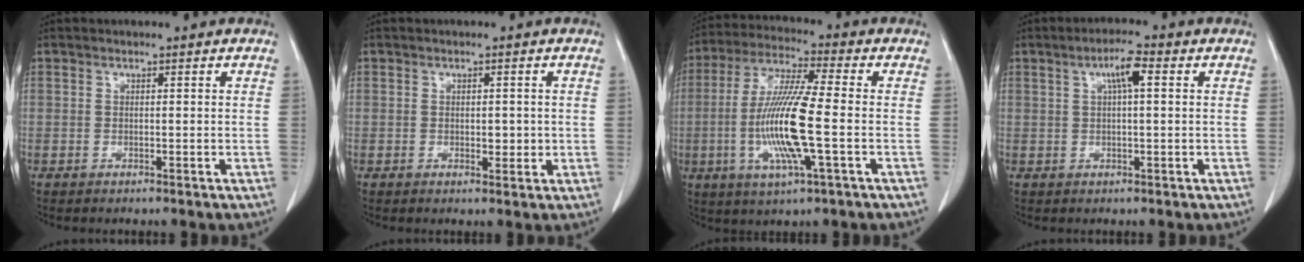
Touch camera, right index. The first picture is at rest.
{"total": 2.1, "force": [-0.2, 1.2, 1.8], "torque": [-0.024, -0.001, 0.002]}
{"total": 13.8, "force": [-2.5, 0.8, 13.5], "torque": [-0.276, -0.012, -0.052]}
{"total": 4.1, "force": [1.3, 0.6, 3.9], "torque": [-0.071, 0.010, 0.023]}